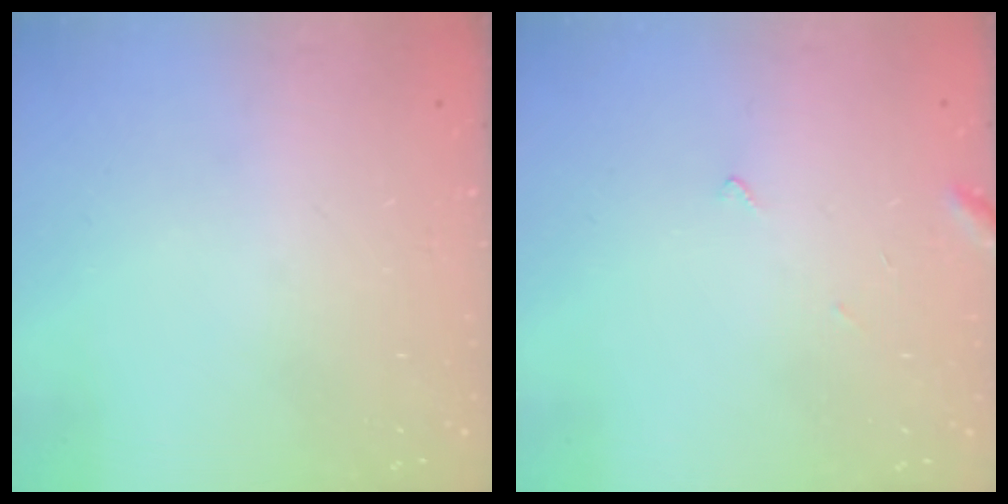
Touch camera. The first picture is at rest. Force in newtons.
{"total": 3.6, "press": 3.6, "slide": 0.3}